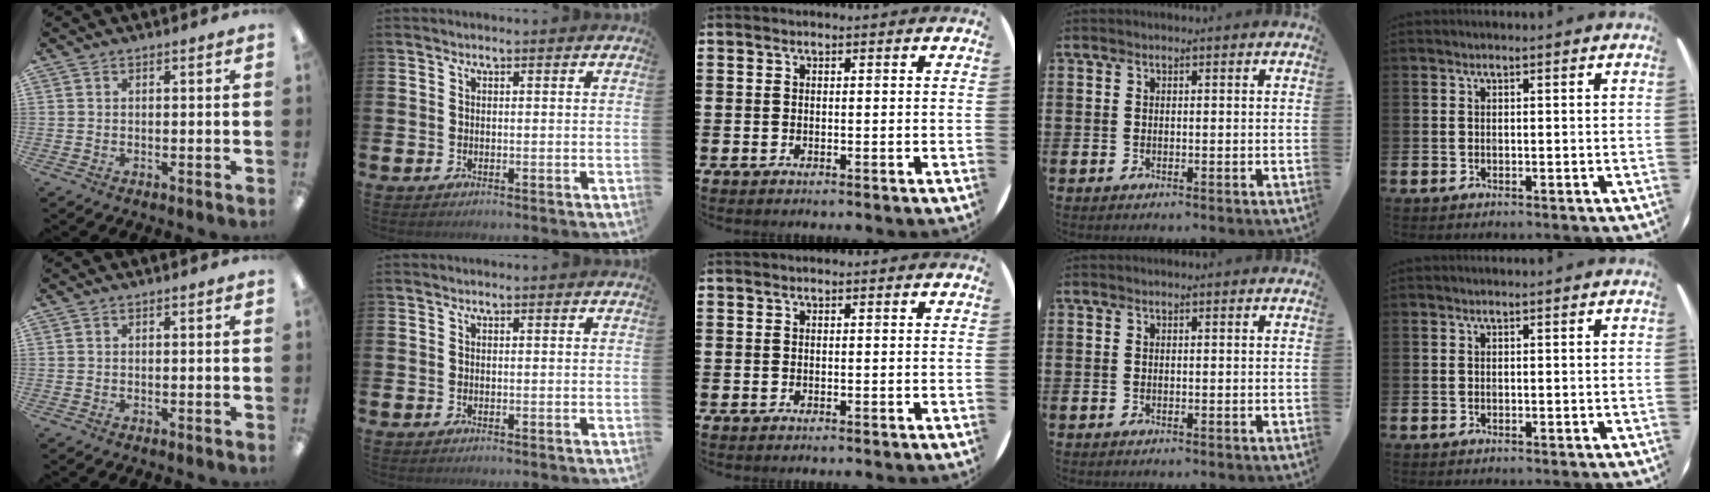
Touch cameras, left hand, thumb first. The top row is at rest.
{}